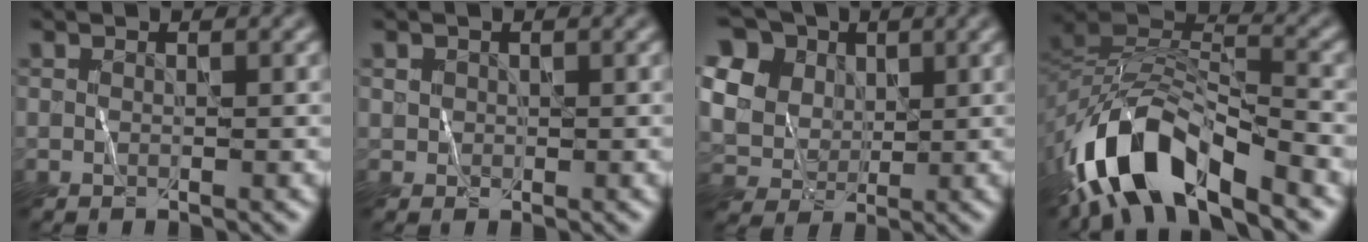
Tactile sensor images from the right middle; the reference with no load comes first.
{"total": 0.7, "force": [0.2, 0.6, -0.2], "torque": [0.011, -0.004, 0.002]}
{"total": 10.9, "force": [4.4, 8.9, 4.5], "torque": [-0.132, 0.019, 0.079]}
{"total": 10.3, "force": [-6.7, 4.4, 6.4], "torque": [-0.109, 0.007, -0.135]}